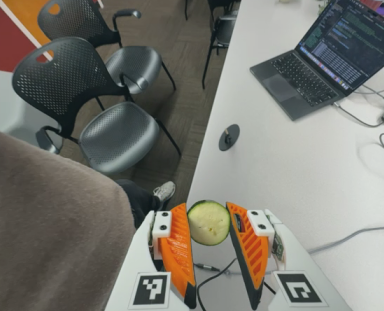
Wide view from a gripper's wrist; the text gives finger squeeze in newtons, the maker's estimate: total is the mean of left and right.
{"total": 8.4, "left": 7.8, "right": 8.9}